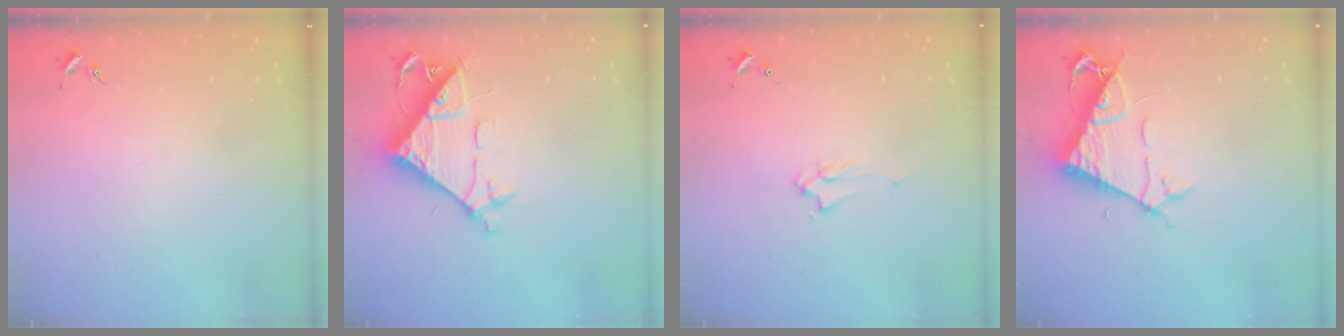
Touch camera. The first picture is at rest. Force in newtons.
{"total": 9.7, "press": 9.6, "slide": 0.9}
{"total": 1.7, "press": 1.6, "slide": 0.3}
{"total": 7.6, "press": 7.5, "slide": 1.0}